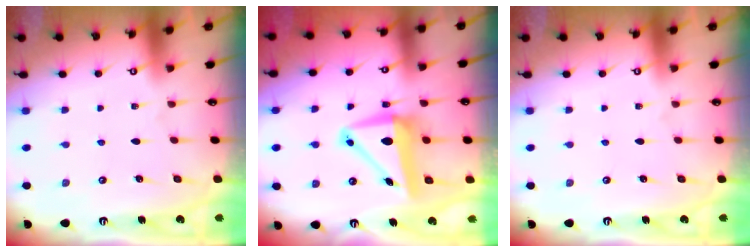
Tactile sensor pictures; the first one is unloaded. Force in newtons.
{"total": 9.1, "press": 9.0, "slide": 1.7}
{"total": 0.0}